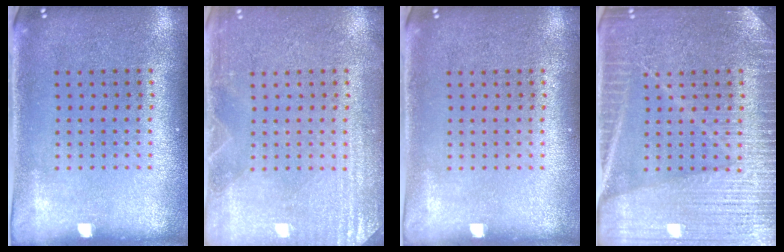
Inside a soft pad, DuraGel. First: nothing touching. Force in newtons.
{"total": 2.9, "press": 2.9, "slide": 0.5}
{"total": 0.0}
{"total": 3.9, "press": 3.8, "slide": 0.9}